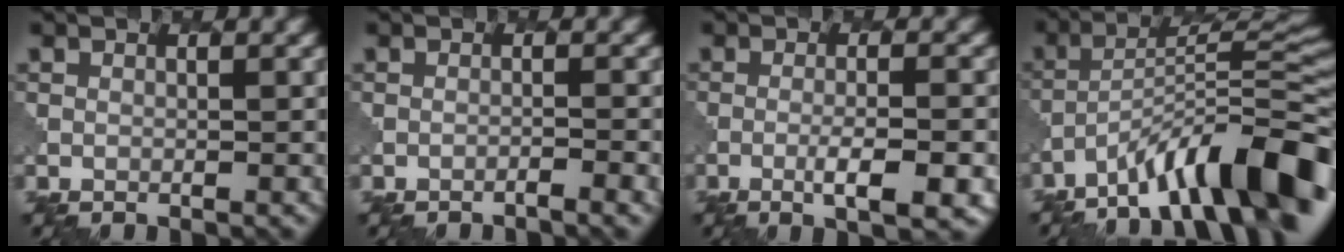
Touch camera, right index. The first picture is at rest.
{"total": 1.4, "force": [-0.9, 0.2, 1.1], "torque": [-0.007, 0.001, -0.022]}
{"total": 4.1, "force": [-1.3, 0.8, 3.8], "torque": [-0.060, 0.000, -0.019]}
{"total": 12.6, "force": [-8.2, 2.8, 9.2], "torque": [-0.129, 0.017, -0.139]}